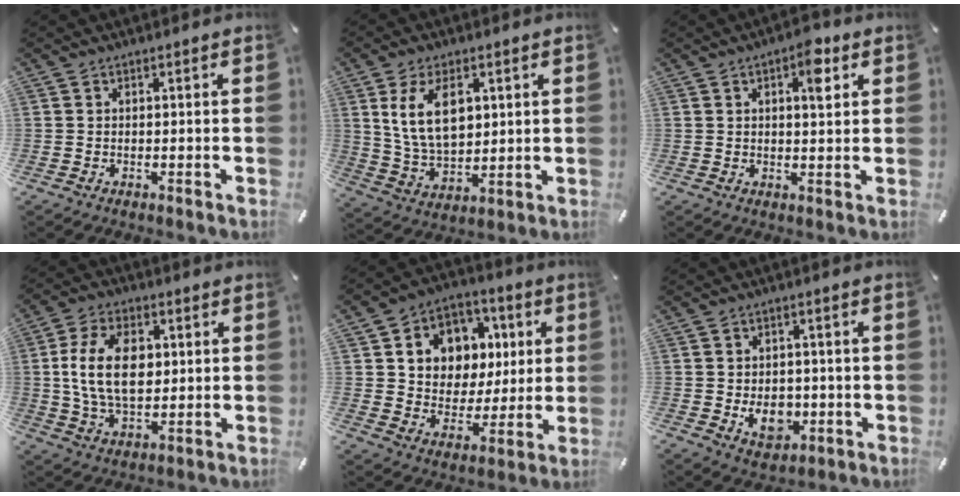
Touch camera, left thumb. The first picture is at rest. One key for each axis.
{"total": 11.8, "fx": 4.0, "fy": 7.3, "fz": 8.5, "tx": -0.179, "ty": -0.004, "tz": 0.068}
{"total": 6.2, "fx": 2.6, "fy": 2.6, "fz": 4.9, "tx": -0.054, "ty": -0.012, "tz": 0.034}
{"total": 13.8, "fx": 1.8, "fy": 8.9, "fz": 10.4, "tx": -0.214, "ty": 0.007, "tz": 0.032}
{"total": 11.2, "fx": 2.2, "fy": 10.5, "fz": 3.2, "tx": -0.055, "ty": -0.011, "tz": 0.049}
{"total": 7.8, "fx": -1.3, "fy": 6.1, "fz": 4.7, "tx": -0.062, "ty": 0.001, "tz": -0.021}